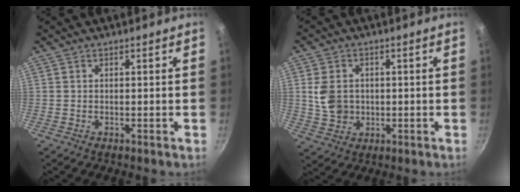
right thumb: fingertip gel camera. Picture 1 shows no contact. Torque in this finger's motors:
{"motor_torque": [-0.37, 0.39, 0.55, 0.50, 0.12]}